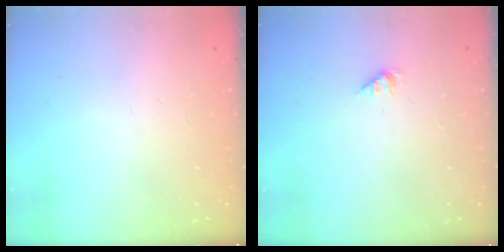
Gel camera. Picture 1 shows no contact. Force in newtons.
{"total": 1.1, "press": 1.0, "slide": 0.2}